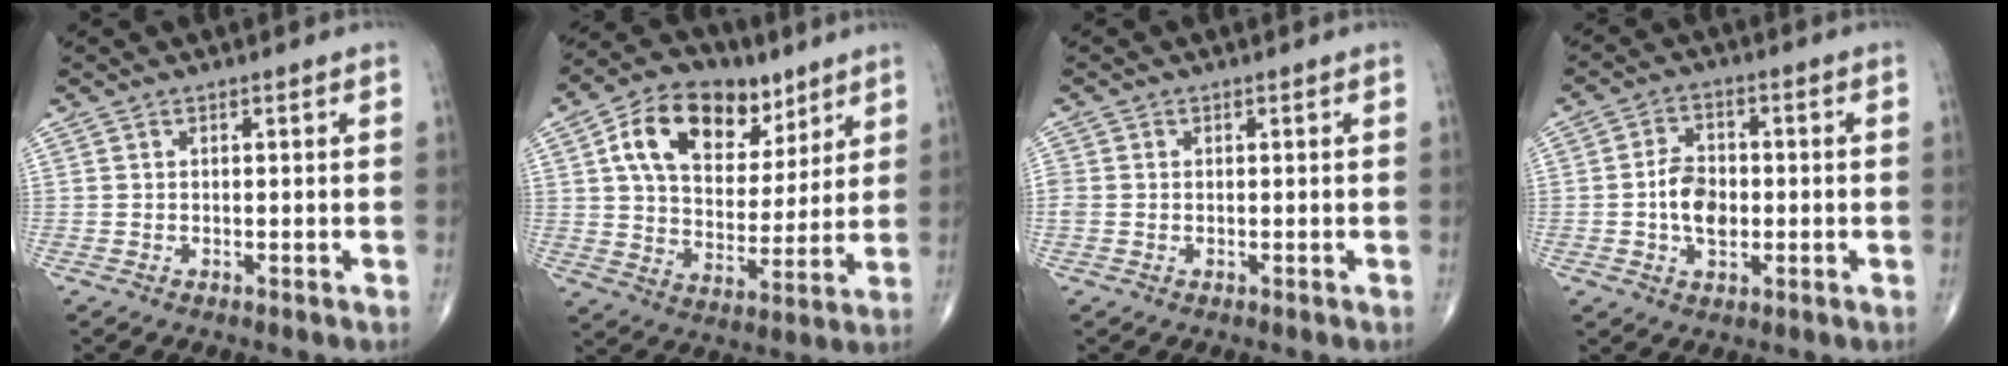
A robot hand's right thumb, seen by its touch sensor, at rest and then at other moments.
{"total": 18.5, "force": [8.5, 11.9, 11.3], "torque": [-0.156, -0.017, 0.146]}
{"total": 1.7, "force": [0.0, 1.5, 0.8], "torque": [-0.024, 0.002, 0.000]}
{"total": 7.1, "force": [-0.9, 4.8, 5.2], "torque": [-0.077, 0.011, -0.020]}